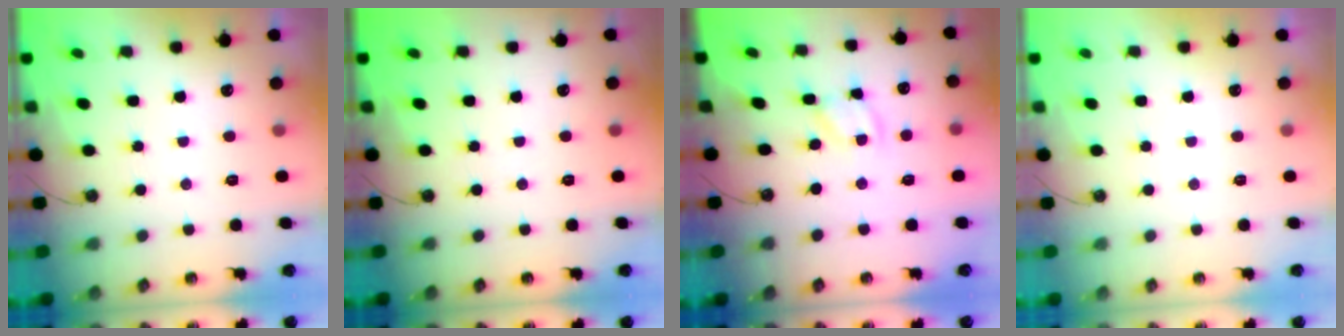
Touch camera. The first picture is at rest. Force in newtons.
{"total": 0.0}
{"total": 2.6, "press": 2.6, "slide": 0.1}
{"total": 0.0}